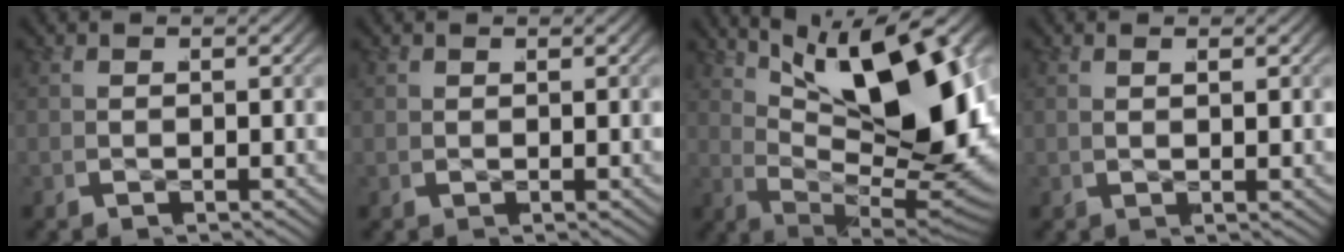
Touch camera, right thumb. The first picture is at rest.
{"total": 0.8, "force": [0.4, 0.5, 0.5], "torque": [-0.003, -0.005, 0.015]}
{"total": 16.3, "force": [2.4, 7.3, 14.3], "torque": [-0.215, -0.027, 0.062]}
{"total": 0.9, "force": [0.5, -0.1, 0.7], "torque": [-0.008, 0.003, 0.015]}